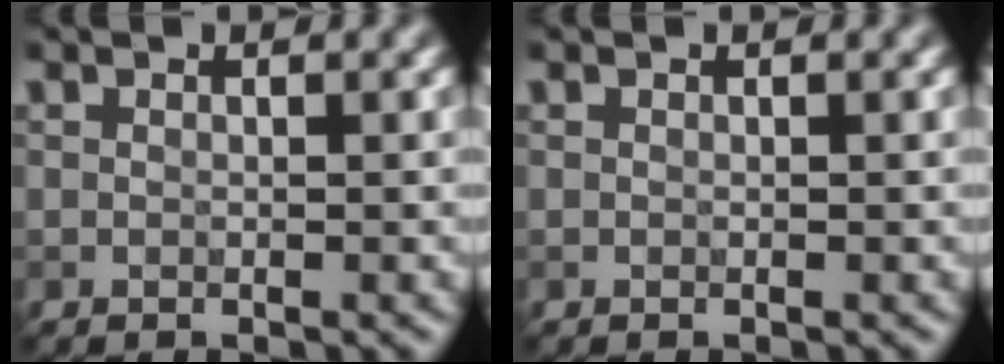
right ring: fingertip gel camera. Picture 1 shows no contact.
{"total": 0.0}